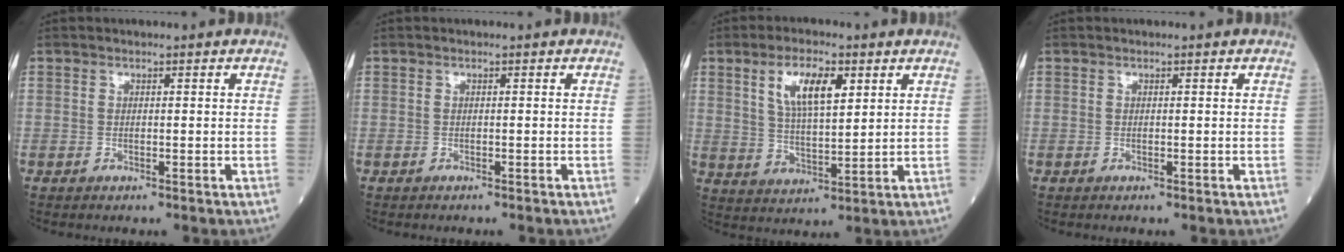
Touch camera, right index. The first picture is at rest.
{"total": 0.7, "force": [-0.6, 0.0, 0.3], "torque": [-0.002, 0.000, -0.010]}
{"total": 8.4, "force": [3.7, 2.6, 7.0], "torque": [-0.135, 0.005, 0.071]}
{"total": 0.0}